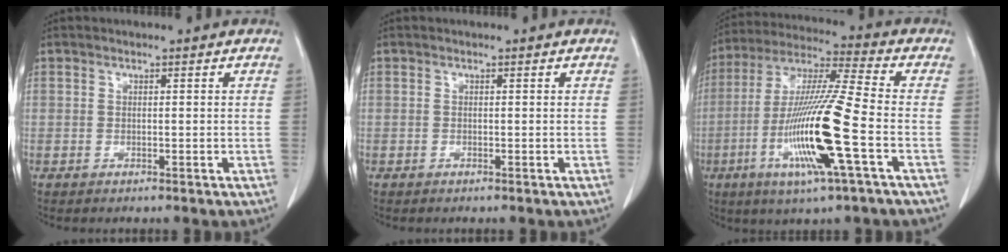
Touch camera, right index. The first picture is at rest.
{"total": 0.0}
{"total": 17.0, "force": [-5.0, -0.2, 16.2], "torque": [-0.328, -0.016, -0.101]}